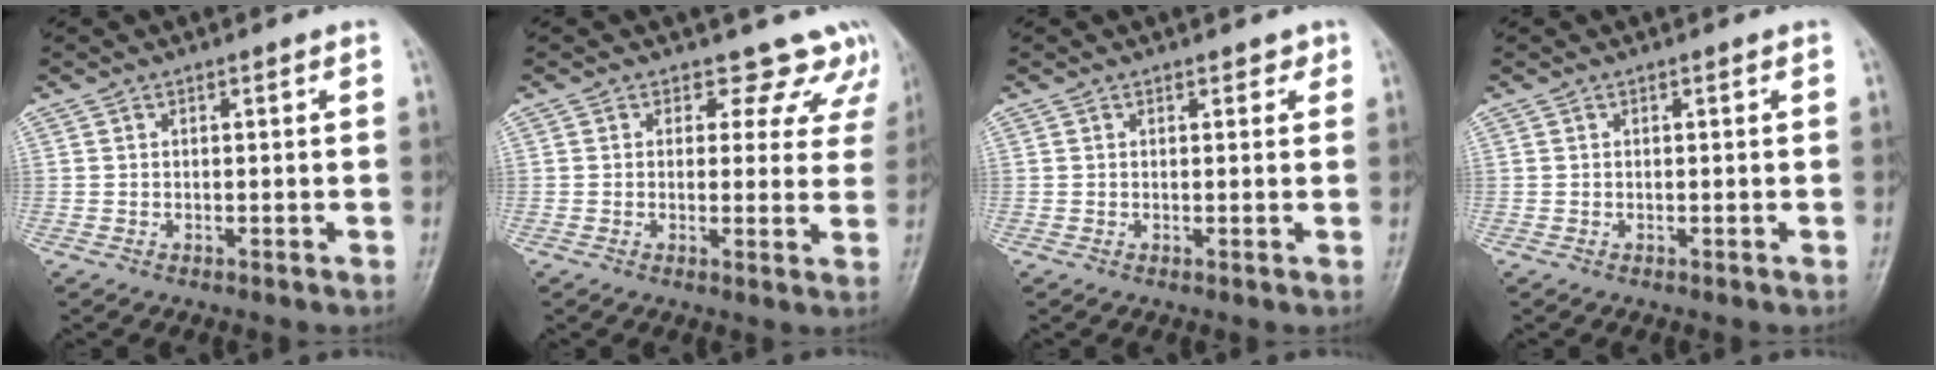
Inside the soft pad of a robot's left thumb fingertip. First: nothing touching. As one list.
[{"total": 8.3, "force": [6.9, 4.7, 0.4], "torque": [0.052, -0.029, 0.050]}, {"total": 1.4, "force": [1.0, 0.9, 0.5], "torque": [0.008, -0.004, 0.007]}, {"total": 0.0}]